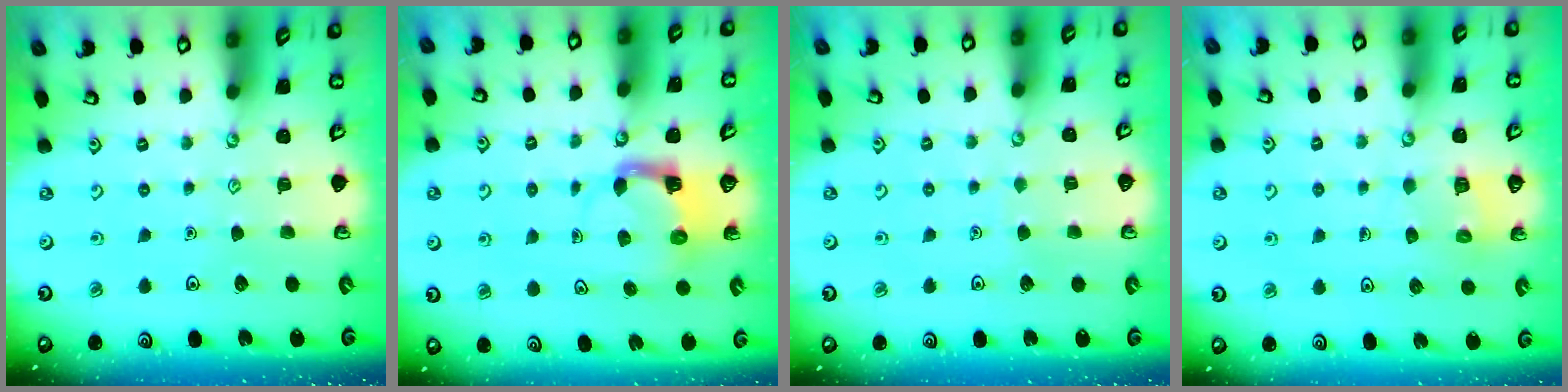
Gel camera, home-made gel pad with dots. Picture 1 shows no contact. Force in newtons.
{"total": 4.0, "press": 3.9, "slide": 0.7}
{"total": 1.5, "press": 1.5, "slide": 0.2}
{"total": 5.5, "press": 5.5, "slide": 0.4}